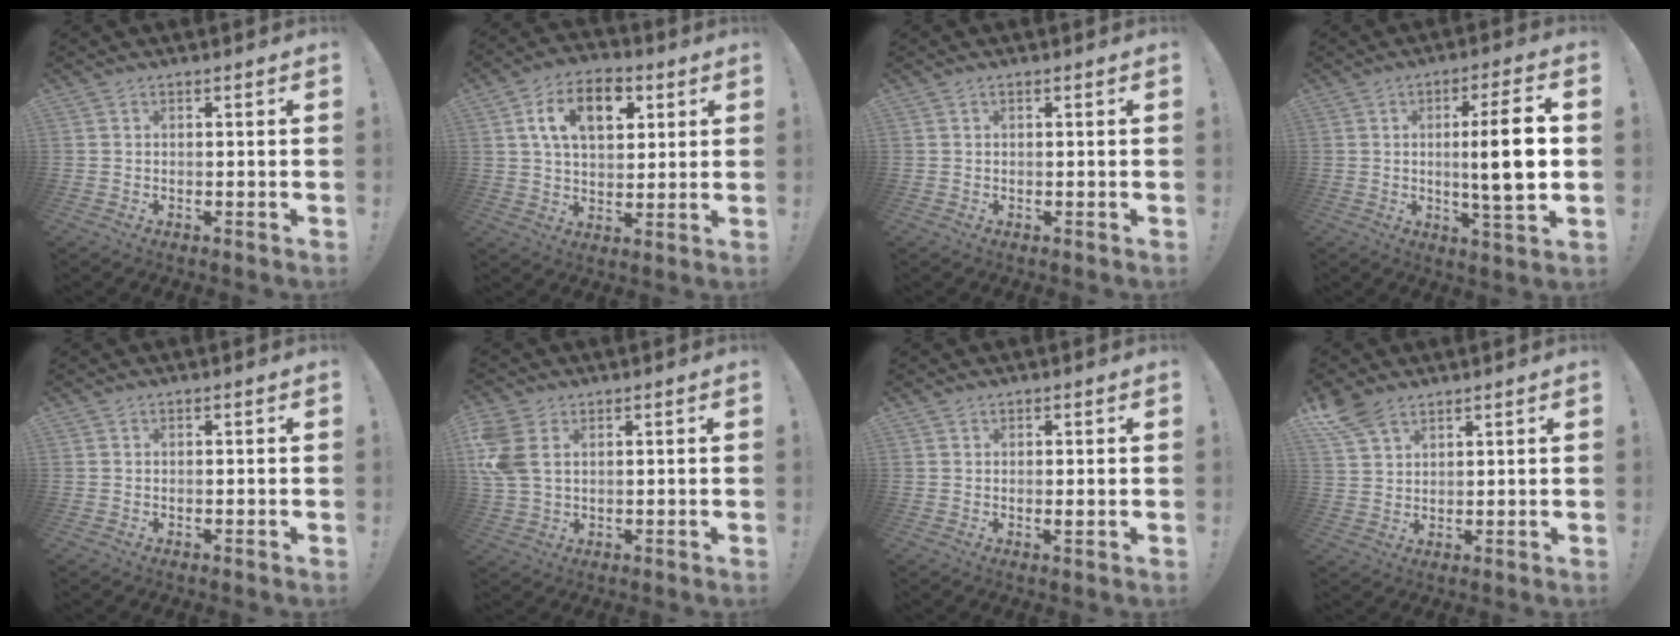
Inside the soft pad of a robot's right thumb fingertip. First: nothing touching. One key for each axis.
{"total": 14.2, "fx": 5.1, "fy": 8.7, "fz": 10.0, "tx": -0.153, "ty": 0.002, "tz": 0.092}
{"total": 0.0}
{"total": 12.7, "fx": 0.4, "fy": 0.9, "fz": 12.7, "tx": -0.207, "ty": -0.008, "tz": -0.004}
{"total": 0.0}
{"total": 8.9, "fx": 2.9, "fy": 5.9, "fz": 6.0, "tx": -0.134, "ty": -0.006, "tz": 0.059}
{"total": 1.1, "fx": 0.9, "fy": 0.3, "fz": 0.5, "tx": 0.003, "ty": -0.006, "tz": 0.014}
{"total": 7.7, "fx": 5.5, "fy": 4.0, "fz": 3.7, "tx": -0.069, "ty": -0.023, "tz": 0.109}